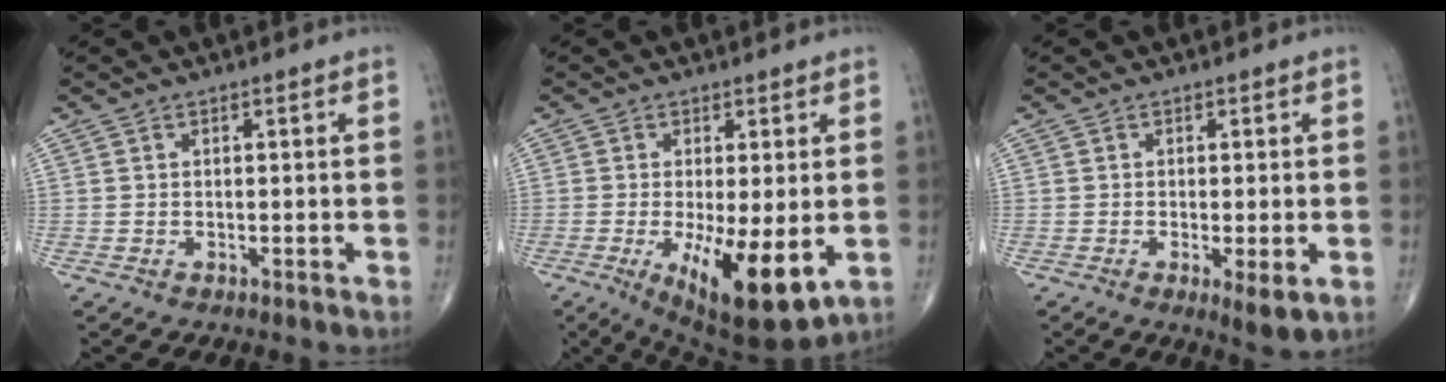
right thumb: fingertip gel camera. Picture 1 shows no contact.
{"total": 13.0, "force": [-3.2, 3.9, 11.9], "torque": [-0.192, -0.029, -0.038]}
{"total": 4.0, "force": [-1.1, 0.9, 3.8], "torque": [-0.065, -0.015, -0.019]}